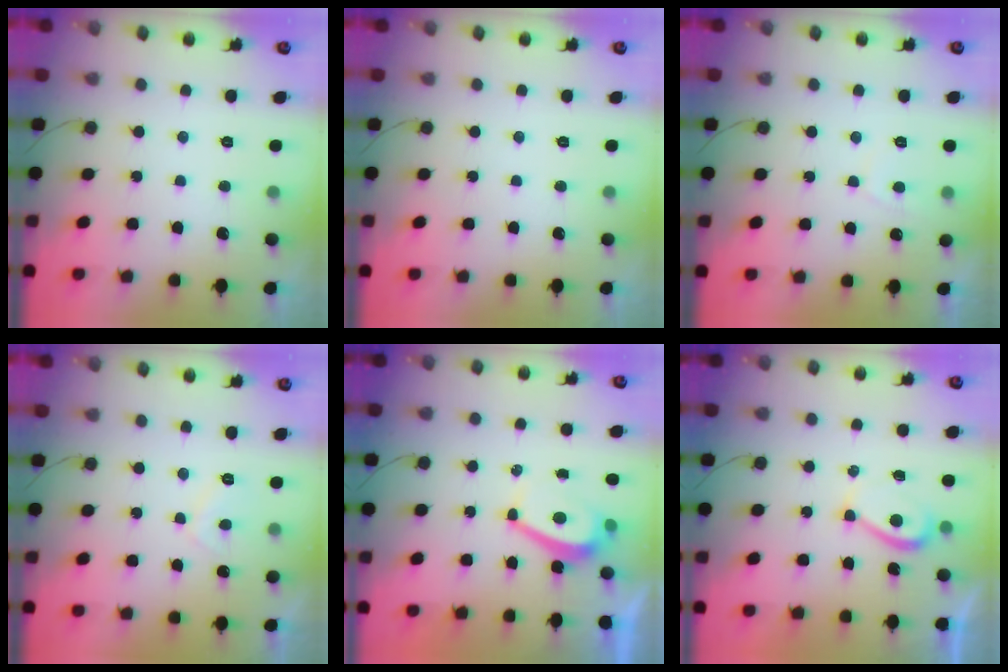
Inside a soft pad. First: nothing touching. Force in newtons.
{"total": 0.0}
{"total": 1.6, "press": 1.5, "slide": 0.6}
{"total": 2.7, "press": 2.6, "slide": 0.8}
{"total": 4.1, "press": 4.1, "slide": 0.3}
{"total": 3.6, "press": 3.5, "slide": 0.6}